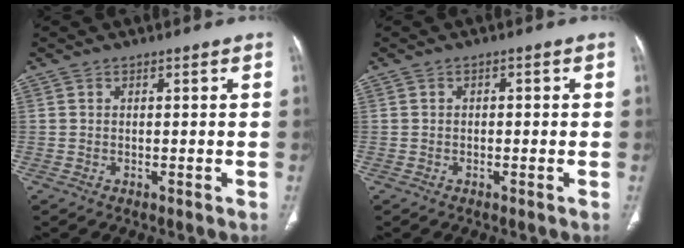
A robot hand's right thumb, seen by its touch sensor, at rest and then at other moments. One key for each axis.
{"total": 0.8, "fx": -0.1, "fy": 0.6, "fz": 0.5, "tx": -0.002, "ty": 0.003, "tz": -0.006}